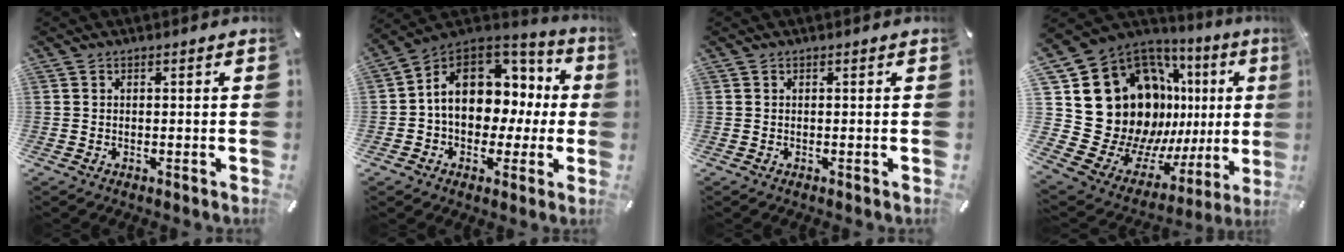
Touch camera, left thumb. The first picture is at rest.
{"total": 14.3, "force": [2.2, 11.0, 8.8], "torque": [-0.144, -0.009, 0.046]}
{"total": 0.0}
{"total": 28.5, "force": [5.8, 20.9, 18.6], "torque": [-0.269, -0.099, 0.177]}